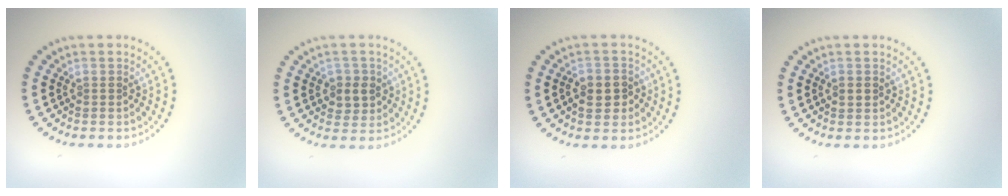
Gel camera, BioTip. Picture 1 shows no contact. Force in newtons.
{"total": 2.2, "press": 2.1, "slide": 0.7}
{"total": 2.8, "press": 2.8, "slide": 0.6}
{"total": 1.3, "press": 1.3, "slide": 0.3}